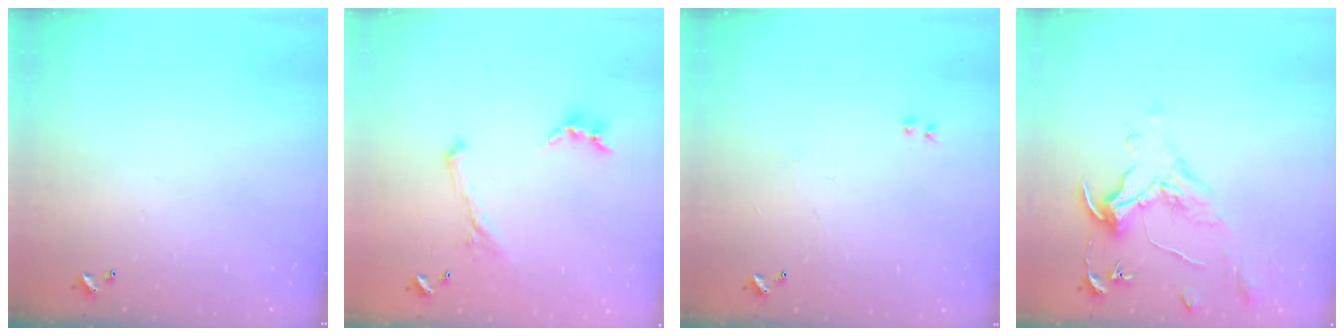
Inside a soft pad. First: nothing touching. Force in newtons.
{"total": 1.6, "press": 1.5, "slide": 0.4}
{"total": 0.9, "press": 0.8, "slide": 0.5}
{"total": 1.6, "press": 1.4, "slide": 0.7}